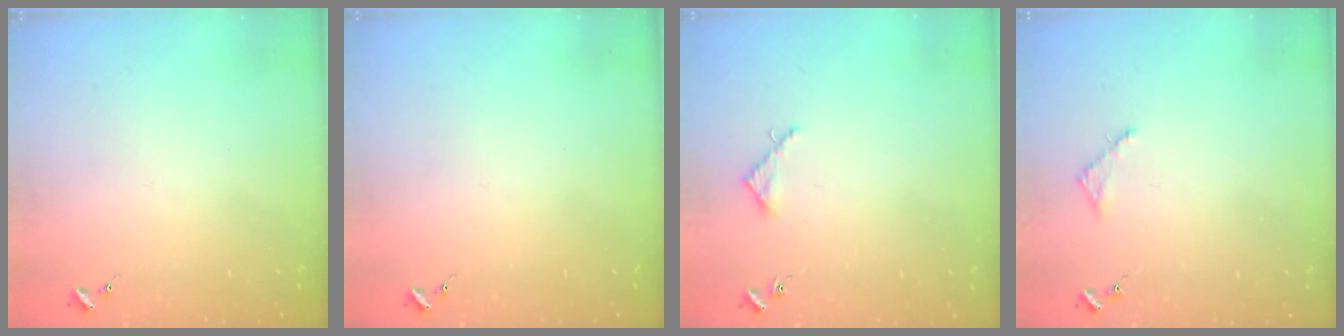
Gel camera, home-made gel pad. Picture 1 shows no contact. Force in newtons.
{"total": 0.0}
{"total": 3.3, "press": 3.3, "slide": 0.3}
{"total": 2.8, "press": 2.7, "slide": 0.3}